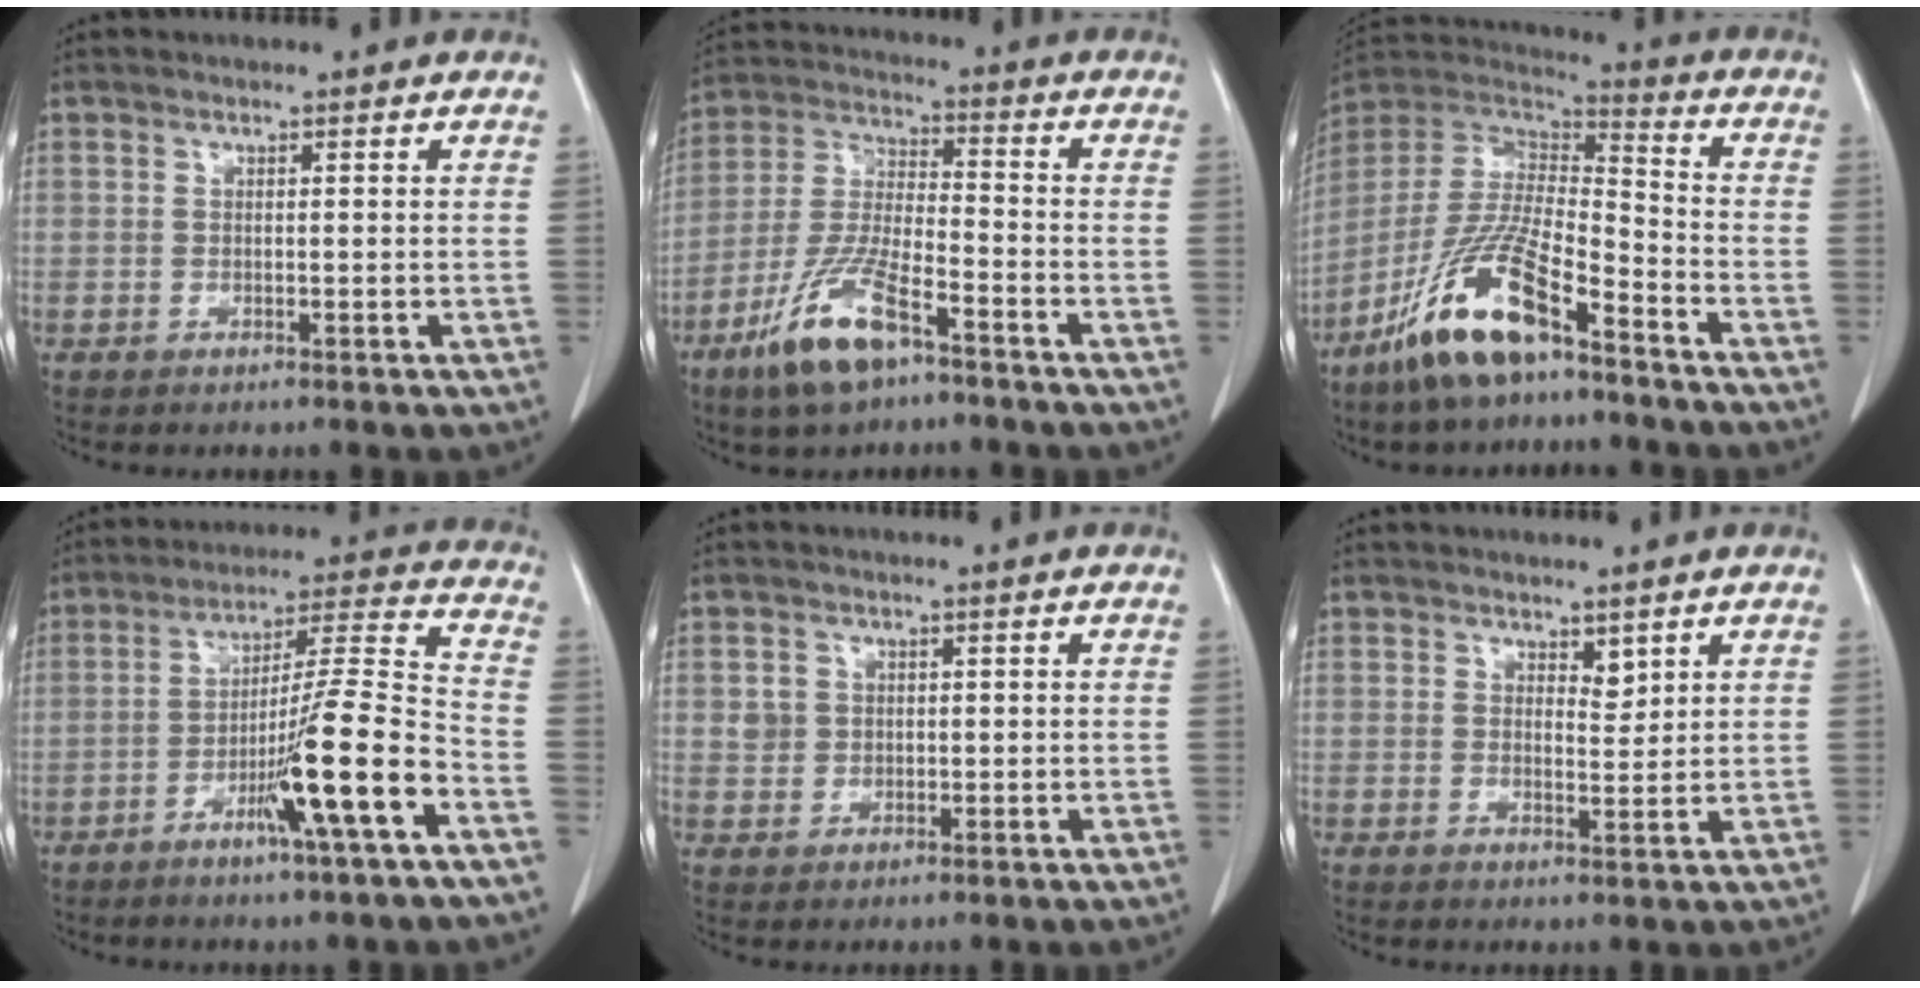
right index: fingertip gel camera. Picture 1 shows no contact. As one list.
[{"total": 11.8, "force": [-7.3, 2.8, 8.9], "torque": [-0.191, -0.016, -0.137]}, {"total": 15.8, "force": [-10.0, 3.5, 11.7], "torque": [-0.239, -0.006, -0.187]}, {"total": 13.7, "force": [-6.0, -0.9, 12.3], "torque": [-0.206, -0.001, -0.103]}, {"total": 2.4, "force": [0.7, 2.3, 0.5], "torque": [-0.006, 0.004, 0.014]}, {"total": 2.1, "force": [1.5, 0.9, 1.1], "torque": [-0.017, -0.007, 0.030]}]